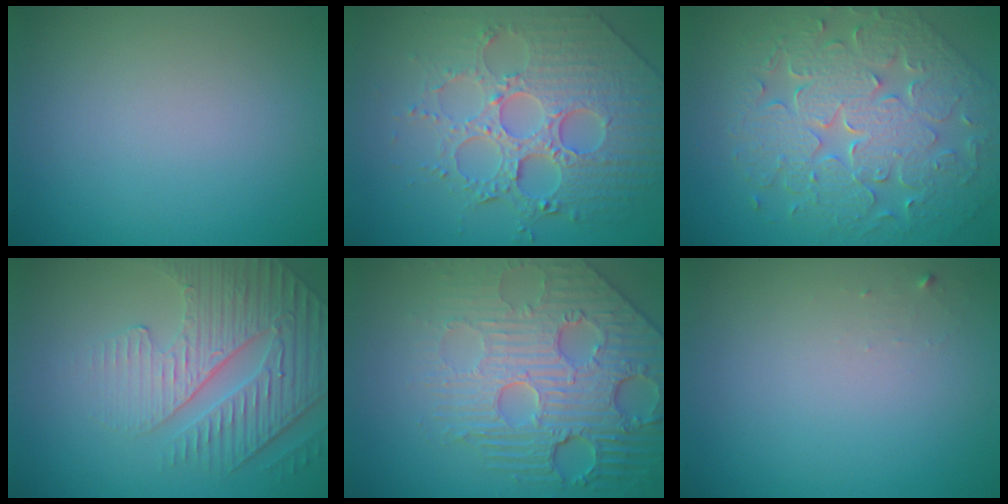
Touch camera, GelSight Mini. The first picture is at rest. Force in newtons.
{"total": 8.2, "press": 5.9, "slide": 5.6}
{"total": 9.3, "press": 6.6, "slide": 6.5}
{"total": 4.3, "press": 4.1, "slide": 1.5}
{"total": 8.2, "press": 6.0, "slide": 5.6}
{"total": 0.6, "press": 0.6, "slide": 0.1}